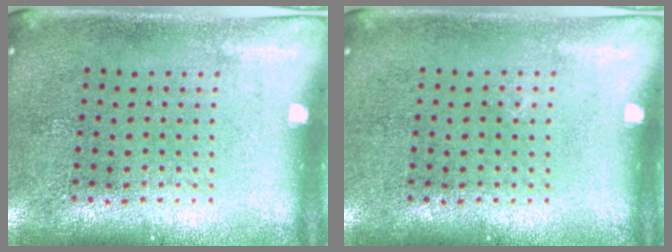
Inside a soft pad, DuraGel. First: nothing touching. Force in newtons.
{"total": 0.0}